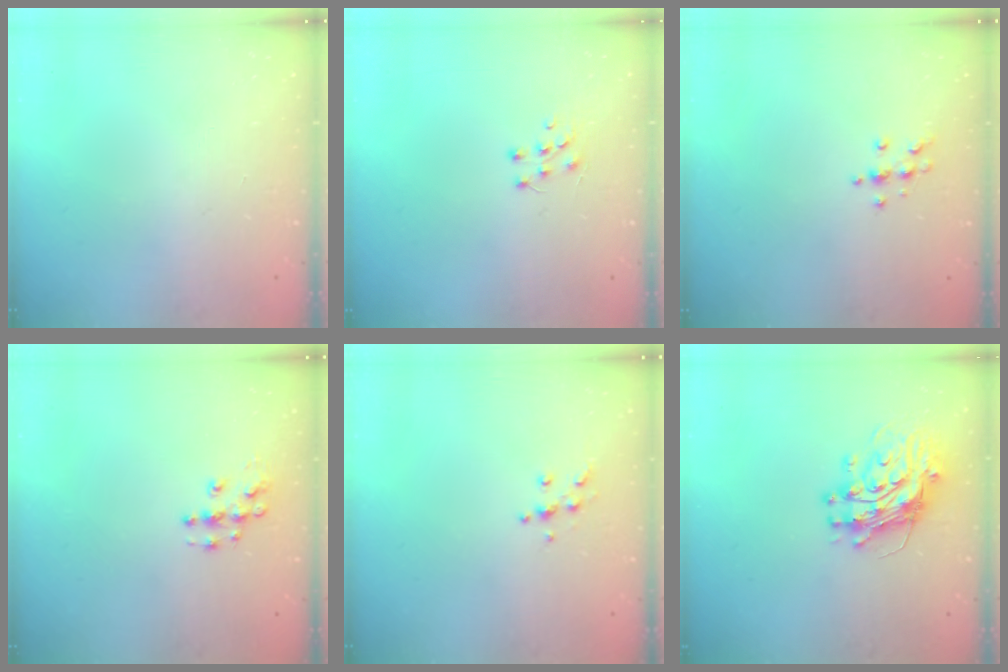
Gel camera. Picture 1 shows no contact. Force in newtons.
{"total": 5.5, "press": 5.5, "slide": 0.6}
{"total": 6.2, "press": 6.1, "slide": 1.3}
{"total": 5.9, "press": 5.9, "slide": 0.4}
{"total": 6.4, "press": 6.4, "slide": 0.5}
{"total": 13.1, "press": 13.1, "slide": 1.3}